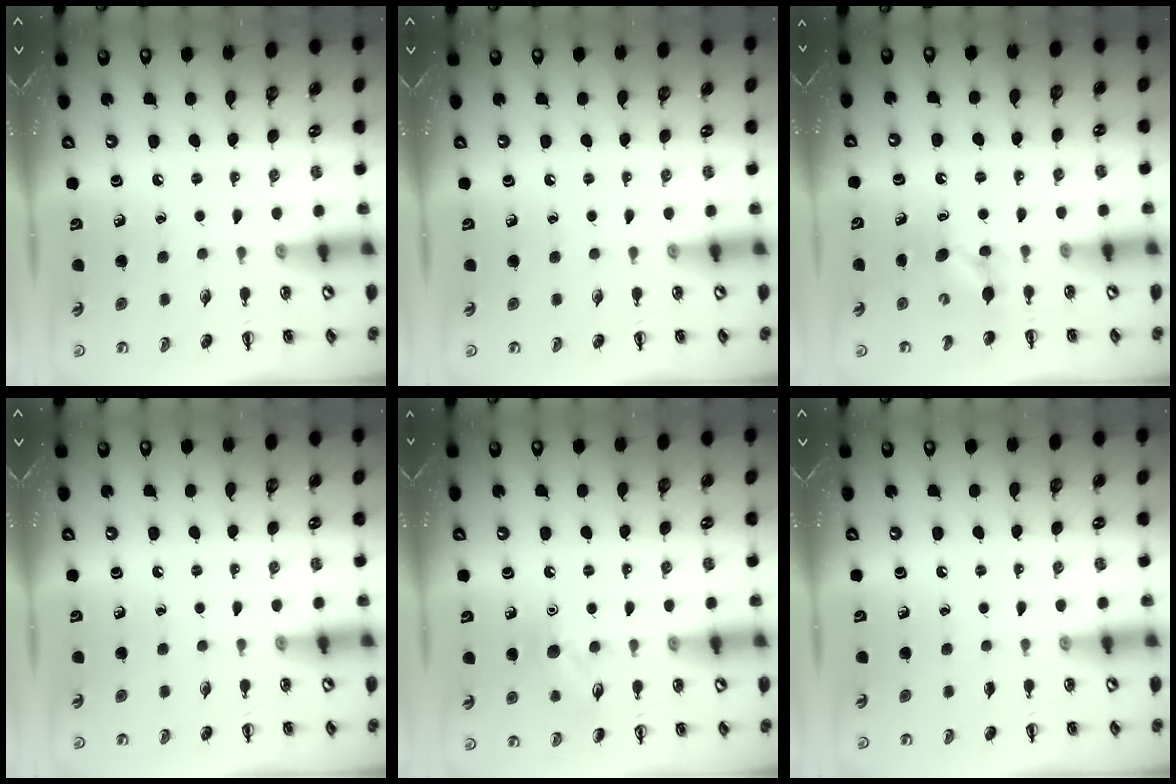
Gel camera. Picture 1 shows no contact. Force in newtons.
{"total": 0.0}
{"total": 4.4, "press": 4.2, "slide": 1.3}
{"total": 0.0}
{"total": 8.5, "press": 8.4, "slide": 1.4}
{"total": 0.0}